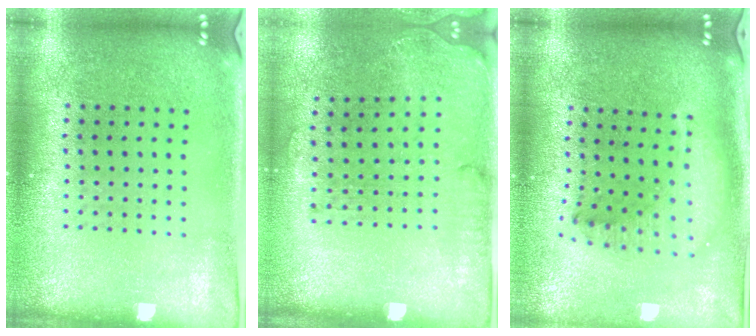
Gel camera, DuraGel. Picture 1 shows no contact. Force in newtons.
{"total": 1.7, "press": 1.2, "slide": 1.2}
{"total": 2.2, "press": 1.7, "slide": 1.4}